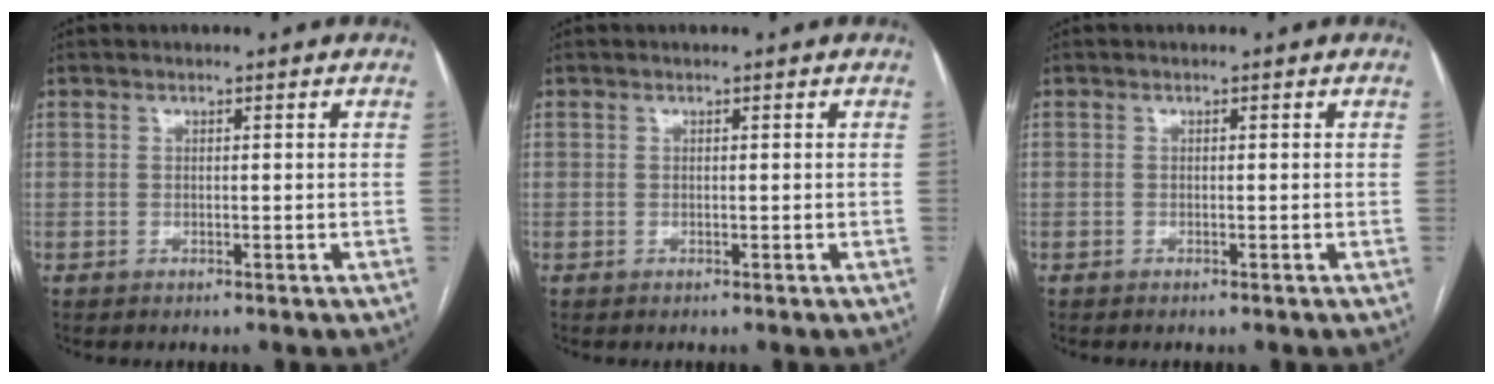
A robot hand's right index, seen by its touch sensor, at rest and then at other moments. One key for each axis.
{"total": 0.0}
{"total": 0.0}